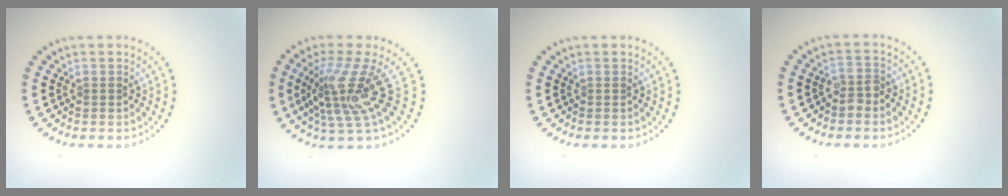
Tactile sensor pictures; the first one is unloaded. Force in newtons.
{"total": 4.7, "press": 3.0, "slide": 3.5}
{"total": 0.0}
{"total": 1.7, "press": 1.6, "slide": 0.6}